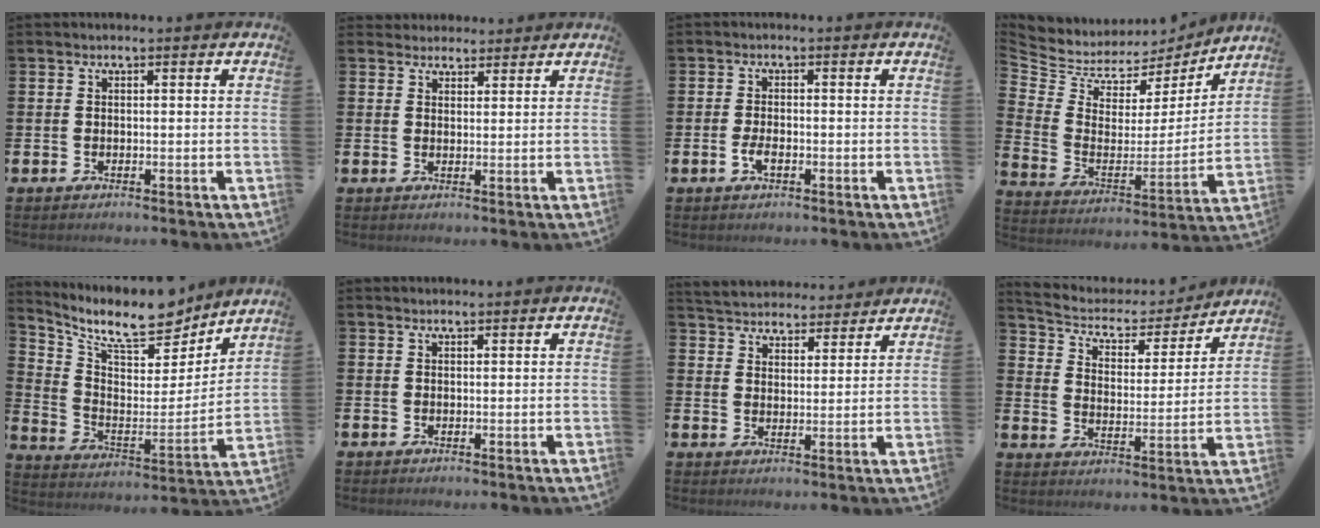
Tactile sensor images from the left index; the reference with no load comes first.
{"total": 3.0, "force": [2.8, 1.1, -0.2], "torque": [0.004, -0.008, 0.050]}
{"total": 2.1, "force": [-0.8, 0.9, 1.7], "torque": [-0.026, -0.002, -0.015]}
{"total": 6.9, "force": [6.1, 3.2, 0.7], "torque": [-0.056, -0.049, 0.103]}
{"total": 10.7, "force": [9.4, 3.0, 4.0], "torque": [-0.101, -0.072, 0.157]}
{"total": 0.7, "force": [0.7, 0.1, 0.0], "torque": [0.013, -0.004, 0.009]}
{"total": 5.0, "force": [4.8, 1.1, -0.3], "torque": [-0.015, -0.031, 0.086]}
{"total": 5.7, "force": [5.1, 2.3, 1.4], "torque": [-0.056, -0.039, 0.080]}